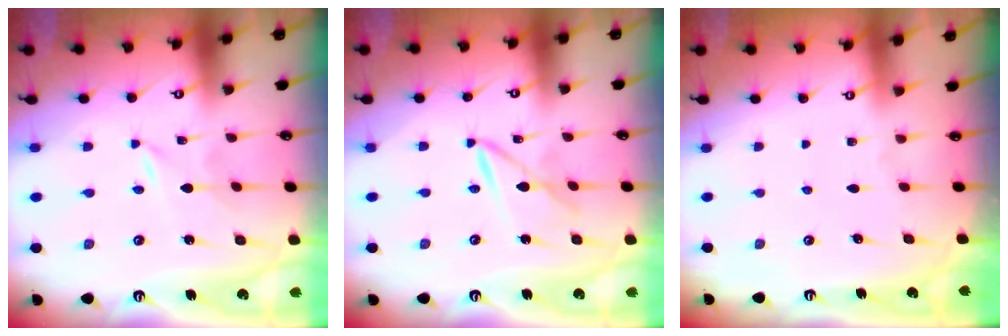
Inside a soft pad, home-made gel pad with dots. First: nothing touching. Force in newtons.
{"total": 5.1, "press": 5.1, "slide": 0.2}
{"total": 0.0}